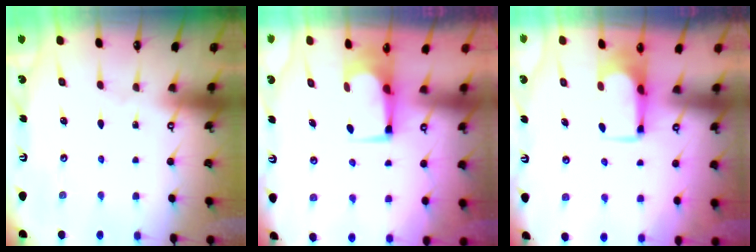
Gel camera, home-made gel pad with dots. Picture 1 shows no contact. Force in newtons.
{"total": 2.4, "press": 2.4, "slide": 0.2}
{"total": 3.6, "press": 3.6, "slide": 0.2}